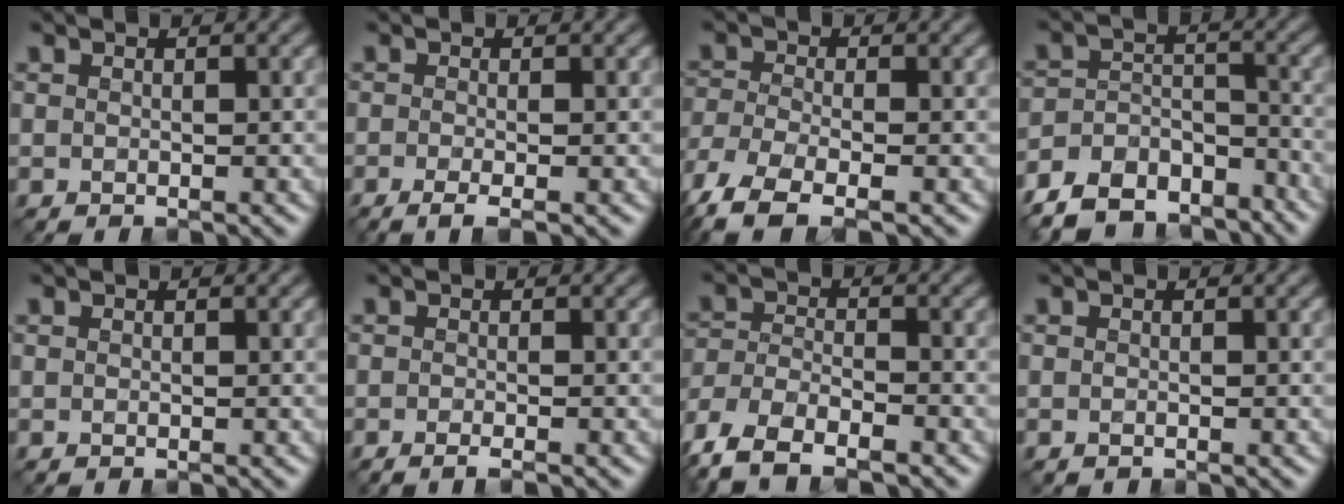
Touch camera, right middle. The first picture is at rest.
{"total": 2.3, "force": [-1.0, 0.6, 2.0], "torque": [-0.035, -0.009, -0.024]}
{"total": 6.0, "force": [-4.1, 2.0, 4.0], "torque": [-0.088, -0.016, -0.090]}
{"total": 10.3, "force": [-8.6, 4.9, 2.9], "torque": [-0.049, 0.000, -0.131]}
{"total": 0.0}
{"total": 1.3, "force": [-0.7, 0.3, 1.1], "torque": [-0.011, -0.005, -0.017]}
{"total": 7.2, "force": [-5.5, 2.7, 3.8], "torque": [-0.073, -0.012, -0.110]}
{"total": 0.0}